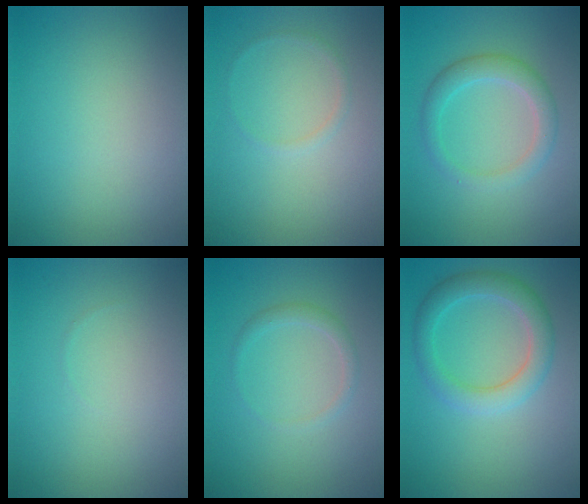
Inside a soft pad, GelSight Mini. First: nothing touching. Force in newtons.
{"total": 0.6, "press": 0.6, "slide": 0.1}
{"total": 2.9, "press": 2.9, "slide": 0.1}
{"total": 0.0}
{"total": 1.2, "press": 1.2, "slide": 0.2}
{"total": 3.6, "press": 3.6, "slide": 0.2}